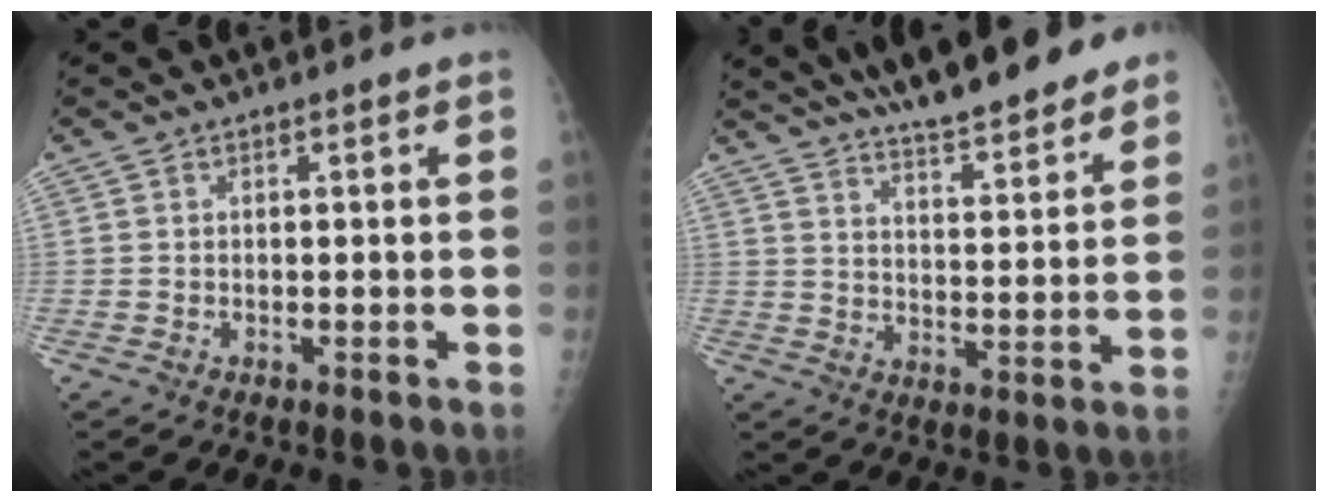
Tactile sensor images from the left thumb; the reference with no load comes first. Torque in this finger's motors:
{"motor_torque": [2.14, -0.25, 1.29, -1.20, 0.08]}